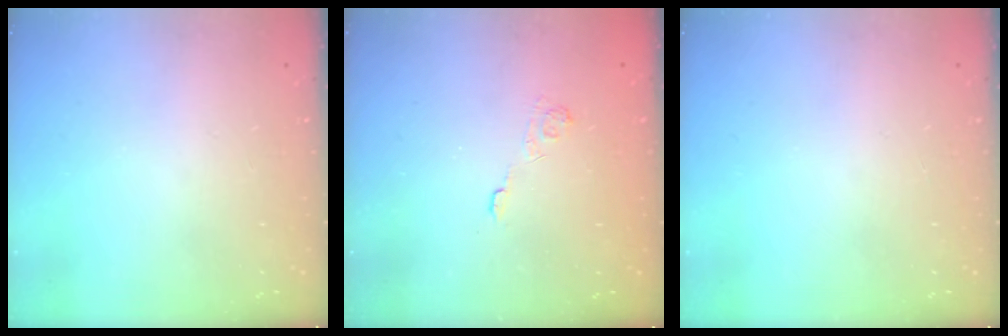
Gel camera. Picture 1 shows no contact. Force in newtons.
{"total": 2.8, "press": 2.3, "slide": 1.5}
{"total": 0.0}